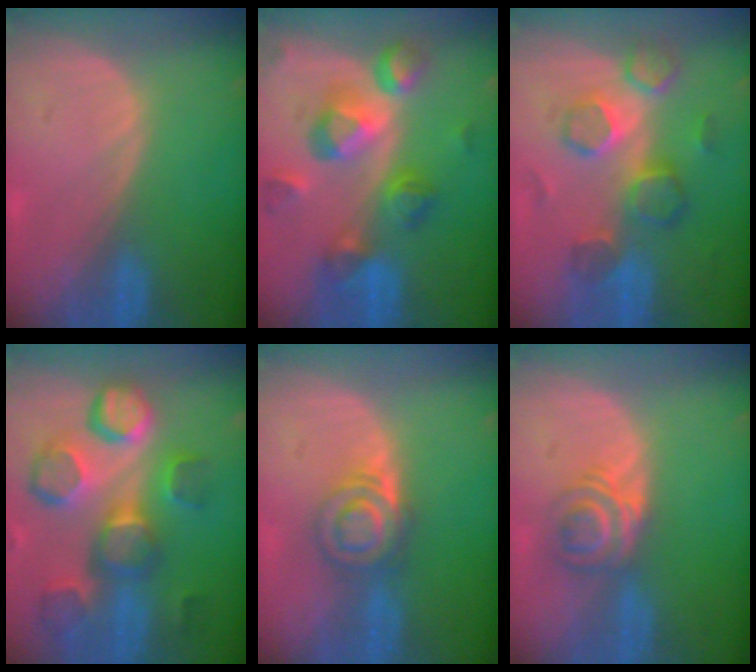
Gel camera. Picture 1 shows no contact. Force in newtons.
{"total": 10.5, "press": 9.4, "slide": 4.7}
{"total": 8.3, "press": 8.1, "slide": 1.8}
{"total": 12.5, "press": 11.1, "slide": 5.7}
{"total": 6.2, "press": 5.5, "slide": 2.8}
{"total": 5.9, "press": 4.8, "slide": 3.4}